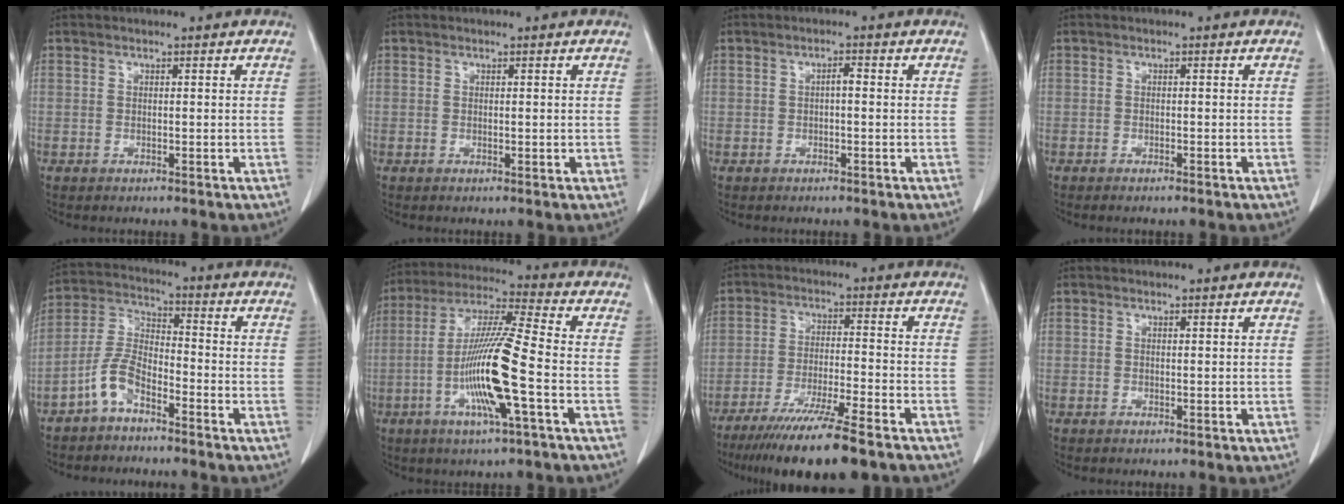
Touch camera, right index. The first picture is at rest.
{"total": 0.7, "force": [0.1, 0.4, 0.6], "torque": [-0.012, -0.002, 0.006]}
{"total": 1.3, "force": [-0.1, 0.4, 1.2], "torque": [-0.020, 0.004, -0.002]}
{"total": 1.1, "force": [-0.9, 0.1, 0.7], "torque": [-0.015, -0.003, -0.011]}
{"total": 6.6, "force": [-4.4, 2.5, 4.2], "torque": [-0.104, 0.012, -0.095]}
{"total": 14.0, "force": [-3.8, 0.0, 13.4], "torque": [-0.267, -0.007, -0.079]}
{"total": 14.2, "force": [-10.7, 0.5, 9.3], "torque": [-0.156, -0.042, -0.175]}
{"total": 0.0}